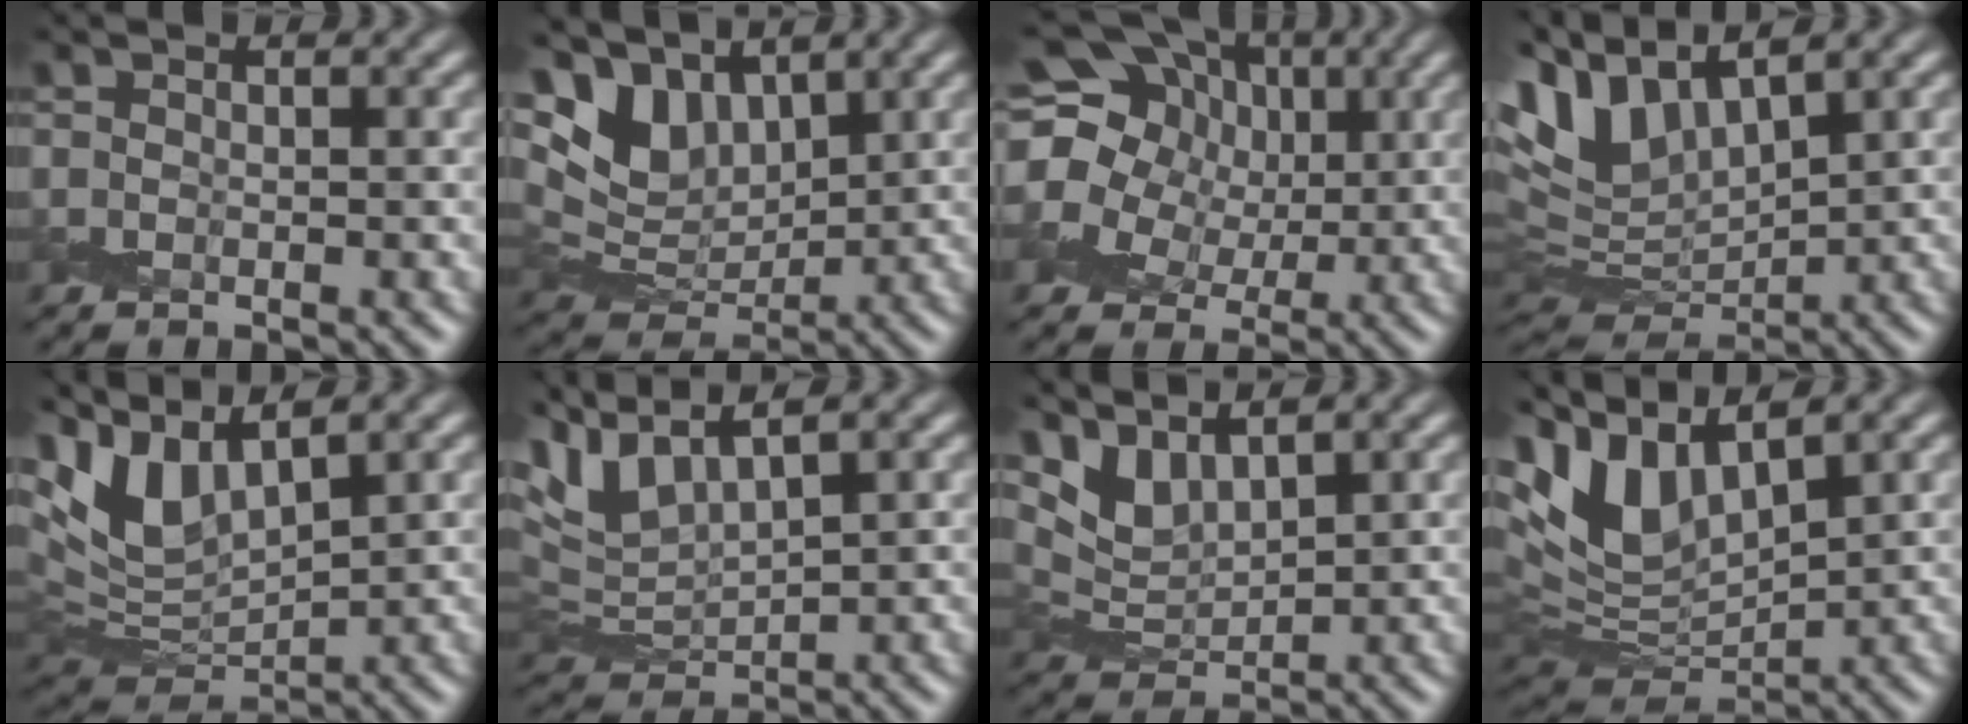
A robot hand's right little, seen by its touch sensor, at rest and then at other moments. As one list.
[{"total": 6.2, "force": [3.7, 3.3, 3.7], "torque": [-0.078, 0.001, 0.064]}, {"total": 17.9, "force": [6.1, 14.1, 9.1], "torque": [-0.194, 0.033, 0.081]}, {"total": 6.5, "force": [3.9, 3.1, 4.2], "torque": [-0.094, 0.009, 0.074]}, {"total": 6.8, "force": [4.0, 2.8, 4.7], "torque": [-0.109, 0.011, 0.075]}, {"total": 5.3, "force": [3.6, 1.8, 3.4], "torque": [-0.078, 0.015, 0.065]}, {"total": 3.4, "force": [2.8, 0.9, 1.6], "torque": [-0.040, -0.007, 0.053]}, {"total": 8.1, "force": [4.4, 3.7, 5.7], "torque": [-0.136, 0.013, 0.084]}]